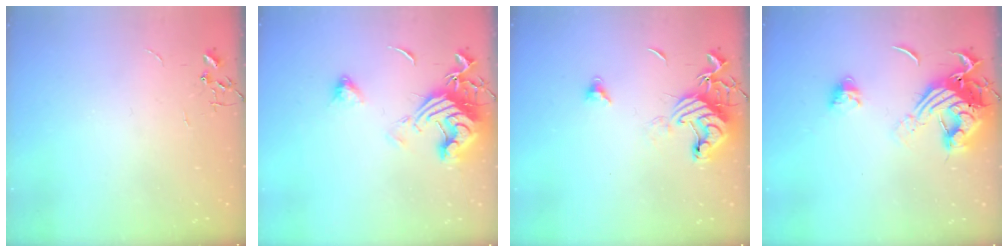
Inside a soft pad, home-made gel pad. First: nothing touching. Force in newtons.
{"total": 14.8, "press": 14.6, "slide": 1.8}
{"total": 13.9, "press": 13.8, "slide": 1.2}
{"total": 17.0, "press": 16.9, "slide": 1.7}